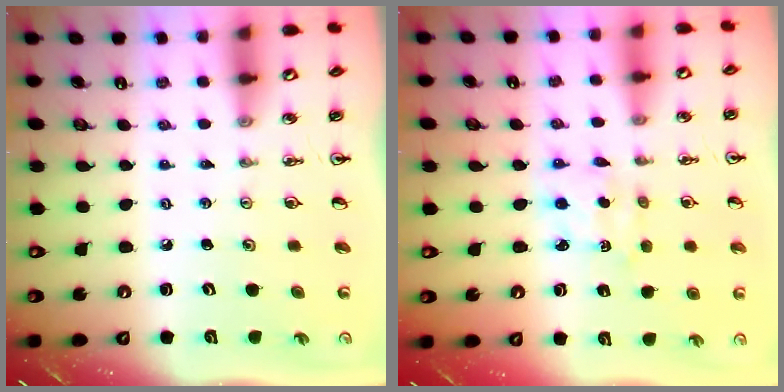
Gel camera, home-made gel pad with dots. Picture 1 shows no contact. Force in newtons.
{"total": 2.3, "press": 2.3, "slide": 0.2}